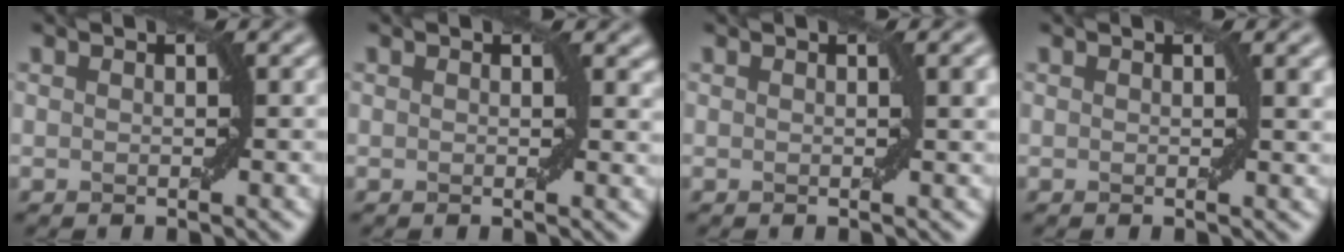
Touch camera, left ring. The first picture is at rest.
{"total": 1.3, "force": [0.7, 0.6, 0.9], "torque": [-0.005, -0.003, 0.011]}
{"total": 1.8, "force": [0.6, 0.3, 1.7], "torque": [-0.017, 0.003, 0.011]}
{"total": 1.5, "force": [0.6, 0.2, 1.3], "torque": [-0.013, 0.000, 0.011]}